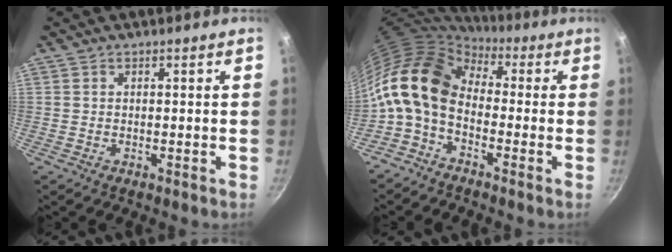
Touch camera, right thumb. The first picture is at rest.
{"total": 14.8, "force": [-0.9, 10.2, 10.6], "torque": [-0.193, 0.035, -0.041]}